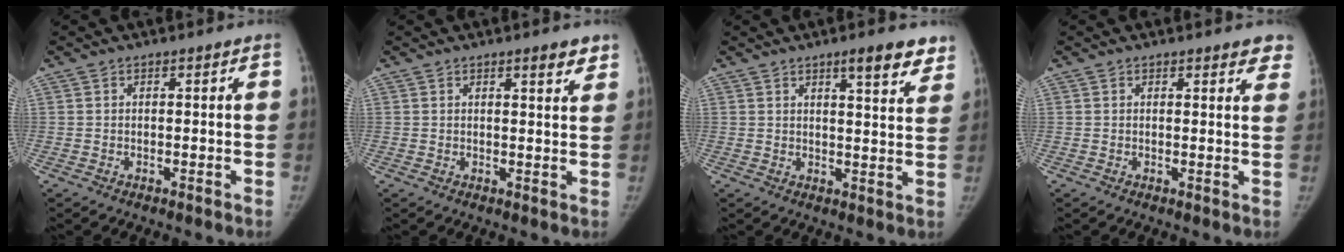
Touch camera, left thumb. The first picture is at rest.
{"total": 3.6, "force": [2.5, 0.9, 2.4], "torque": [-0.019, -0.014, 0.030]}
{"total": 7.9, "force": [5.4, 1.8, 5.4], "torque": [-0.050, -0.029, 0.072]}
{"total": 4.3, "force": [3.5, 1.4, 2.2], "torque": [0.001, -0.014, 0.028]}